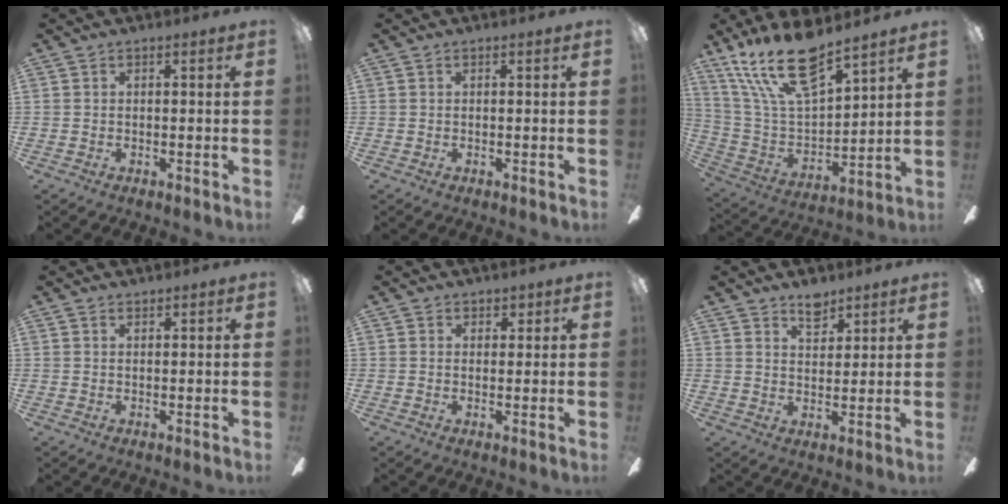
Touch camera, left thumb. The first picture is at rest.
{"total": 0.0}
{"total": 19.7, "force": [14.0, 7.0, 12.0], "torque": [-0.246, -0.090, 0.248]}
{"total": 0.9, "force": [0.8, 0.2, 0.0], "torque": [-0.002, -0.003, 0.017]}
{"total": 2.1, "force": [1.3, 1.6, 0.0], "torque": [0.013, -0.002, 0.023]}
{"total": 5.5, "force": [4.4, 2.6, 2.0], "torque": [-0.020, -0.026, 0.078]}